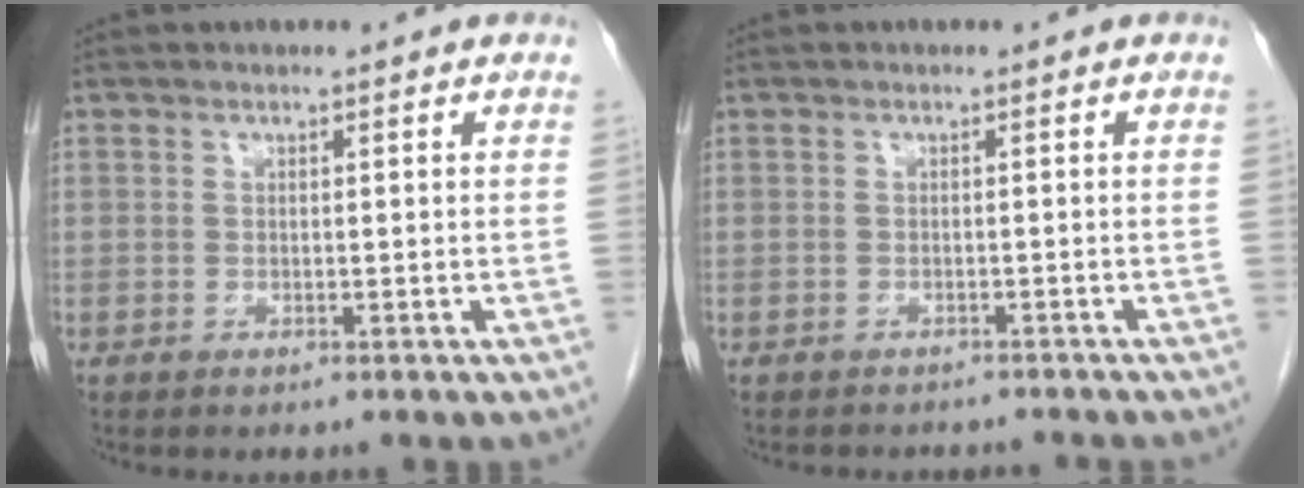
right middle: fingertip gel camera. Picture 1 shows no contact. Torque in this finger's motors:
{"motor_torque": [0.14, -0.14, -0.03, 0.00]}